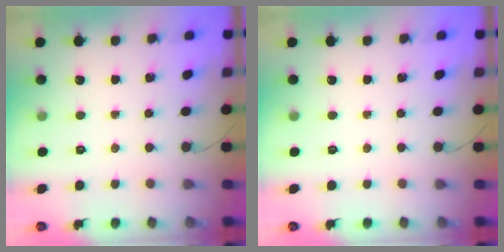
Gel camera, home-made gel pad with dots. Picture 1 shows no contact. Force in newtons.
{"total": 0.0}